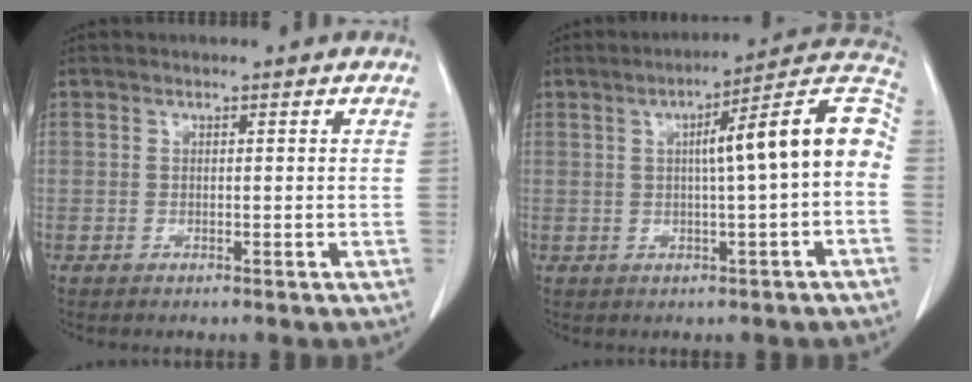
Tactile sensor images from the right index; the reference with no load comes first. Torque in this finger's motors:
{"motor_torque": [1.08, -0.04, 0.47, 0.09]}